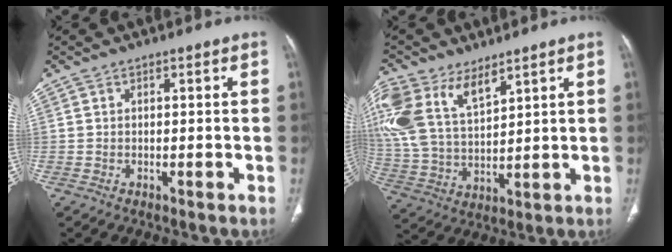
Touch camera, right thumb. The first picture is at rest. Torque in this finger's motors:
{"motor_torque": [0.15, 0.32, 1.14, 0.94, 0.18]}